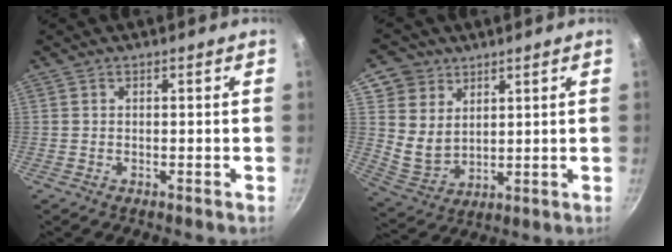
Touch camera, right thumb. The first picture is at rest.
{"total": 9.3, "force": [4.6, 7.6, 2.9], "torque": [-0.022, -0.018, 0.099]}